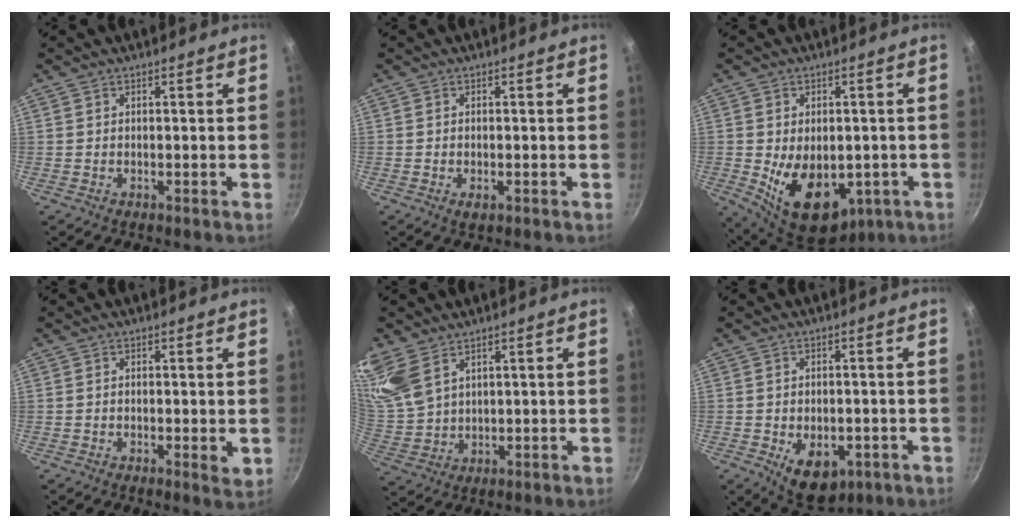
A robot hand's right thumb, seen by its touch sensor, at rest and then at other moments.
{"total": 1.6, "force": [-0.5, 0.8, 1.3], "torque": [-0.022, -0.003, -0.008]}
{"total": 15.5, "force": [-3.1, 10.0, 11.4], "torque": [-0.145, -0.015, -0.022]}
{"total": 2.3, "force": [0.1, 0.9, 2.1], "torque": [-0.031, -0.007, 0.000]}
{"total": 11.5, "force": [7.5, 6.3, 5.9], "torque": [-0.127, -0.014, 0.167]}
{"total": 8.9, "force": [-2.7, 5.7, 6.3], "torque": [-0.069, 0.000, -0.023]}